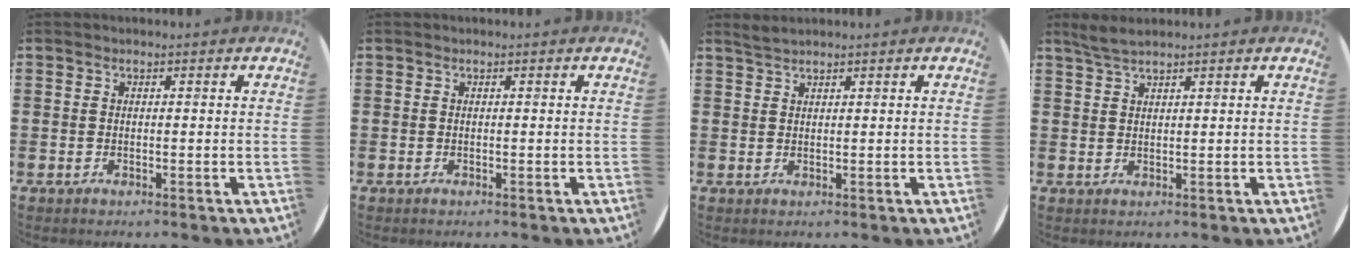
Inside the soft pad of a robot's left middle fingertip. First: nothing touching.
{"total": 0.0}
{"total": 1.2, "force": [1.2, -0.1, 0.2], "torque": [-0.005, 0.001, 0.023]}
{"total": 2.1, "force": [1.8, 0.1, 1.1], "torque": [-0.023, 0.003, 0.034]}